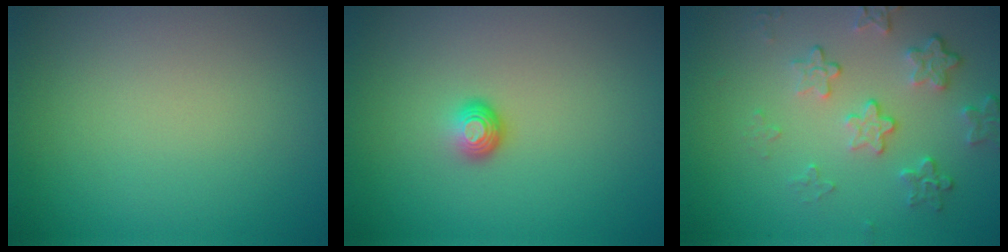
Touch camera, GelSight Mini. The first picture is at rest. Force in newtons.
{"total": 1.6, "press": 1.0, "slide": 1.2}
{"total": 4.2, "press": 3.1, "slide": 2.9}